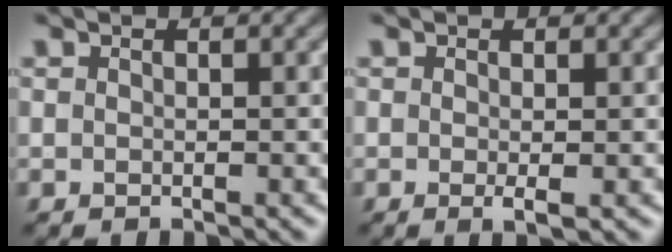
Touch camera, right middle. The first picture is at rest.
{"total": 1.1, "force": [-0.2, 0.1, 1.1], "torque": [-0.020, -0.006, -0.003]}